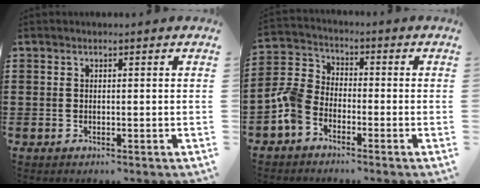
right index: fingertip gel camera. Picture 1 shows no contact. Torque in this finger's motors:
{"motor_torque": [1.12, -1.02, 0.52, 0.14]}